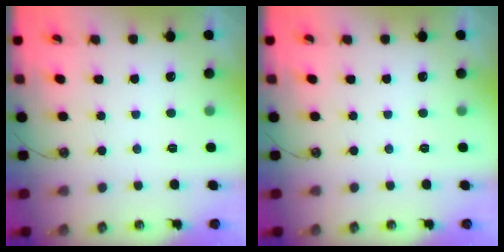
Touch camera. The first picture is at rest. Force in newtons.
{"total": 0.0}